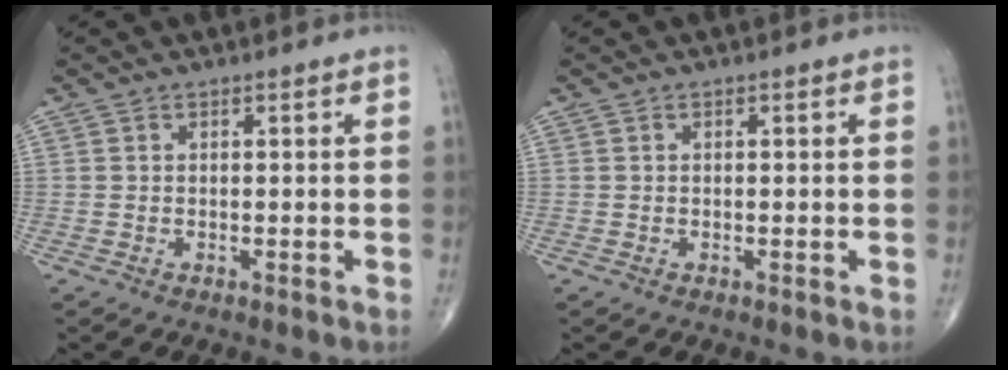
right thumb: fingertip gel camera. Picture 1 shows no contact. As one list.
[{"total": 0.0}]